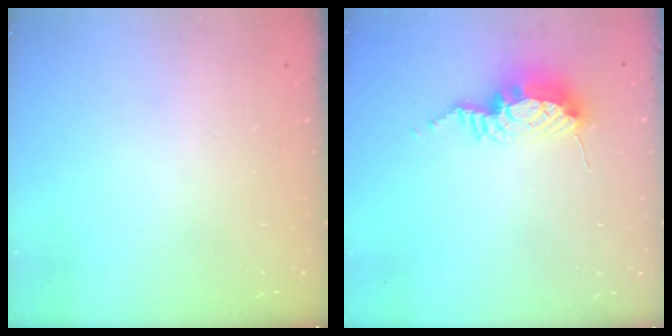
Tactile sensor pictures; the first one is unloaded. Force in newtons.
{"total": 10.4, "press": 10.3, "slide": 1.2}